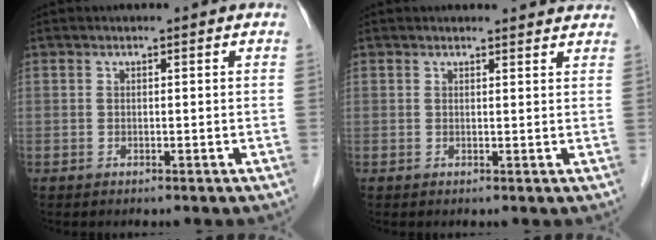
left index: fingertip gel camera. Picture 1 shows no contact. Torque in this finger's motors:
{"motor_torque": [0.44, -0.67, 0.02, -0.03]}